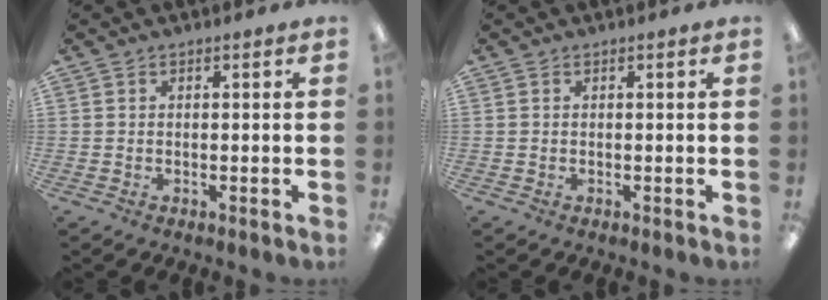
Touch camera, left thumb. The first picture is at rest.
{"total": 0.0}